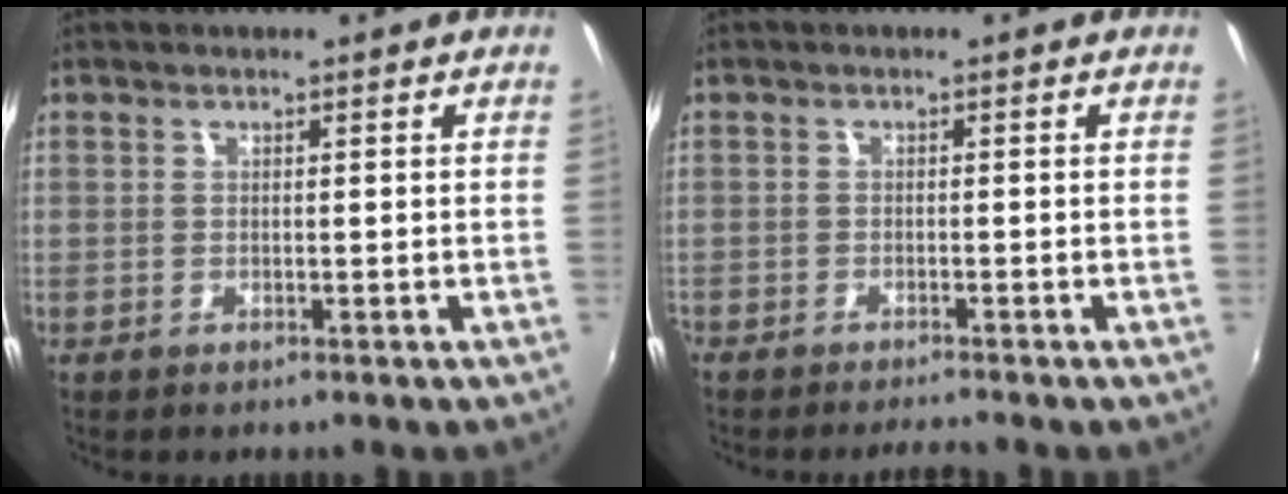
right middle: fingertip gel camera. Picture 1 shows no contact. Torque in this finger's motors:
{"motor_torque": [0.37, -0.40, 0.12, 0.06]}